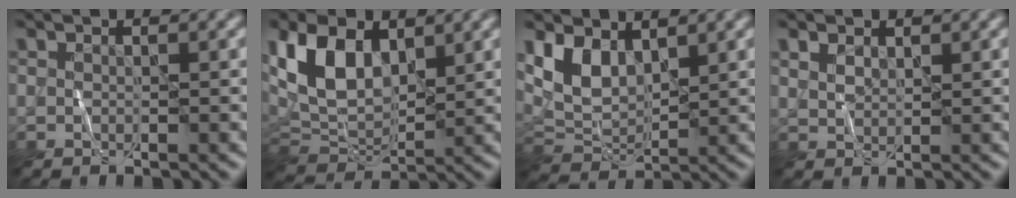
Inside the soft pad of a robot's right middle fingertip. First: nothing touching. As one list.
[{"total": 8.4, "force": [3.2, 5.0, 5.9], "torque": [-0.134, 0.001, 0.056]}, {"total": 4.7, "force": [2.4, 2.7, 3.0], "torque": [-0.067, -0.010, 0.048]}, {"total": 1.3, "force": [0.9, 0.7, 0.6], "torque": [-0.017, 0.000, 0.023]}]